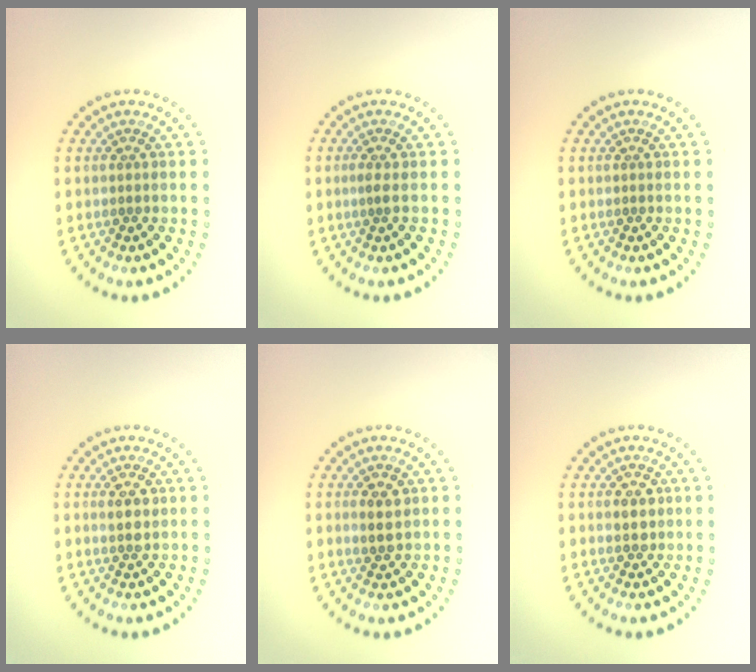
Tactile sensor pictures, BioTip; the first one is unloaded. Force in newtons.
{"total": 0.7, "press": 0.5, "slide": 0.6}
{"total": 0.0}
{"total": 1.6, "press": 1.6, "slide": 0.3}
{"total": 1.8, "press": 1.8, "slide": 0.3}
{"total": 1.6, "press": 1.5, "slide": 0.6}